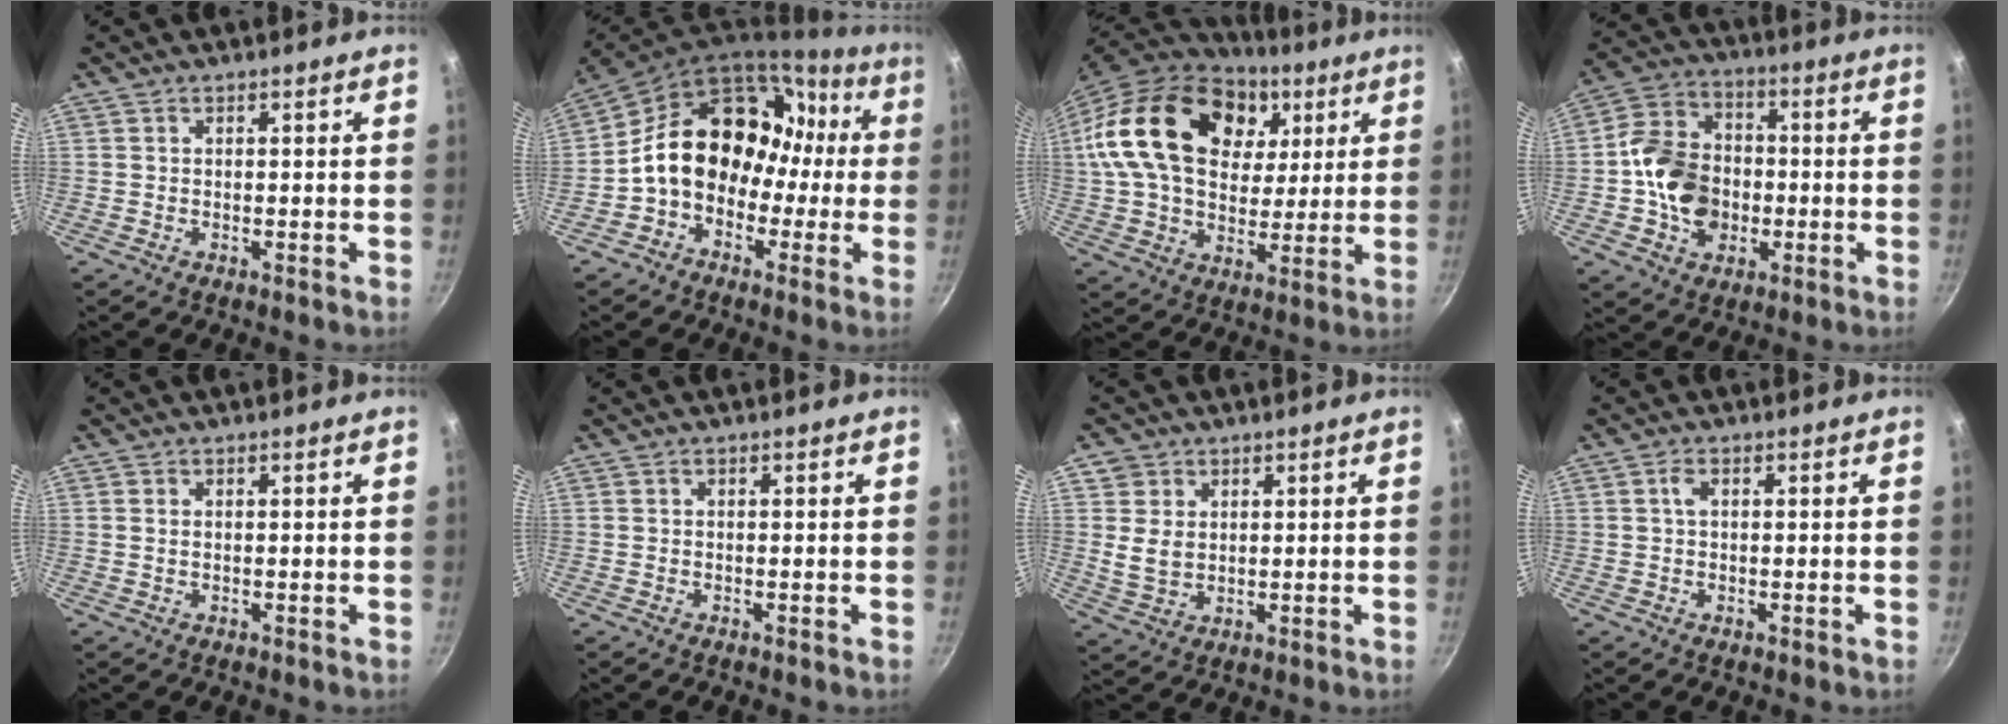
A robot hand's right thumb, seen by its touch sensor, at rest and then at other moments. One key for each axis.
{"total": 18.1, "fx": -0.5, "fy": 14.1, "fz": 11.4, "tx": -0.132, "ty": 0.075, "tz": -0.013}
{"total": 26.9, "fx": 8.5, "fy": 18.2, "fz": 17.8, "tx": -0.303, "ty": -0.002, "tz": 0.141}
{"total": 14.0, "fx": -1.9, "fy": 11.0, "fz": 8.4, "tx": -0.129, "ty": 0.025, "tz": -0.044}
{"total": 0.7, "fx": 0.2, "fy": 0.3, "fz": 0.5, "tx": -0.010, "ty": 0.000, "tz": 0.003}
{"total": 0.0}
{"total": 5.4, "fx": 1.4, "fy": 4.5, "fz": 2.6, "tx": -0.034, "ty": -0.009, "tz": 0.031}
{"total": 1.8, "fx": 0.4, "fy": 1.0, "fz": 1.4, "tx": -0.025, "ty": 0.003, "tz": 0.006}